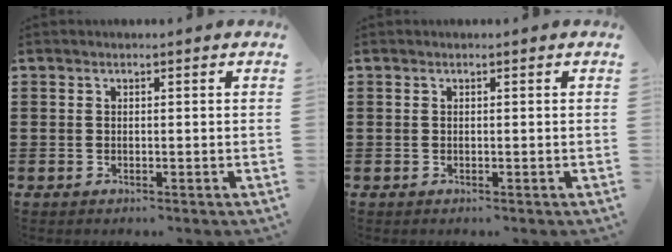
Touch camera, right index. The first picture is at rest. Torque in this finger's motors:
{"motor_torque": [0.73, 1.41, -0.02, 0.01]}